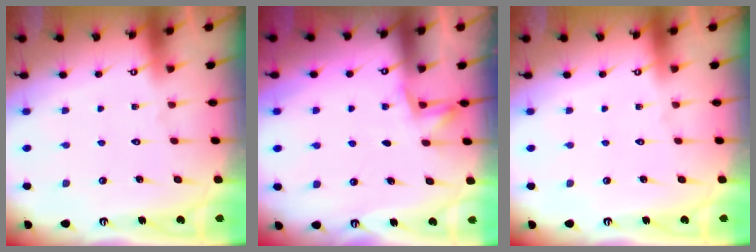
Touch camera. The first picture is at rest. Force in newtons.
{"total": 4.0, "press": 3.8, "slide": 1.3}
{"total": 0.0}